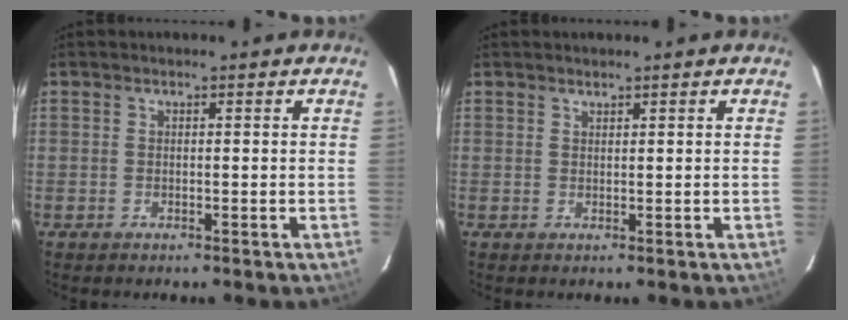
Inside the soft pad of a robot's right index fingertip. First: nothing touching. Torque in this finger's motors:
{"motor_torque": [-0.13, 0.02, -0.06, 0.00]}